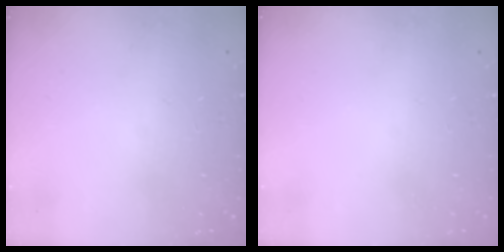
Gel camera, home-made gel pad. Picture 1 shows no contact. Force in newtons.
{"total": 0.0}